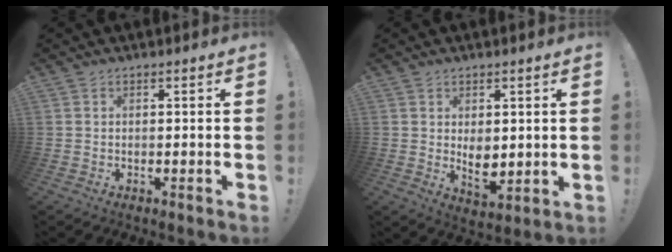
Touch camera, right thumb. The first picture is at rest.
{"total": 6.0, "force": [1.0, 4.0, 4.3], "torque": [-0.055, -0.019, 0.023]}